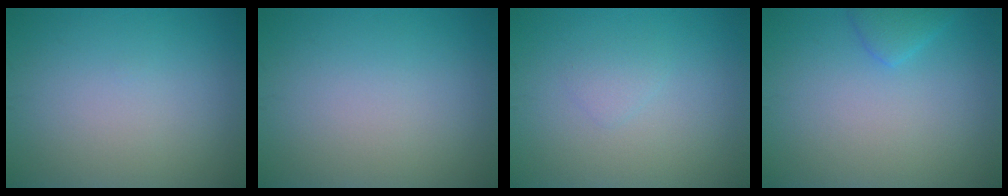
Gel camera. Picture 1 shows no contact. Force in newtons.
{"total": 0.0}
{"total": 0.9, "press": 0.9, "slide": 0.1}
{"total": 1.7, "press": 1.7, "slide": 0.1}